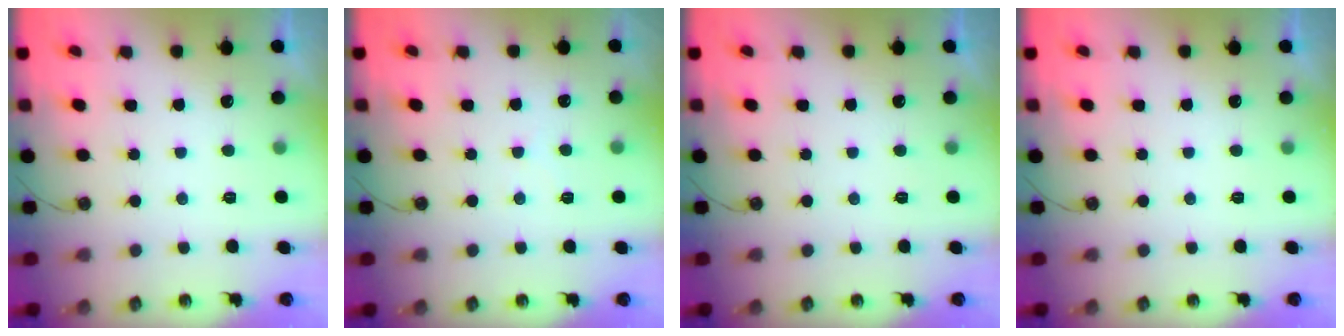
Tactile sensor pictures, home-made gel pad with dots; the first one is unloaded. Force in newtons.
{"total": 2.5, "press": 2.5, "slide": 0.4}
{"total": 0.0}
{"total": 0.0}